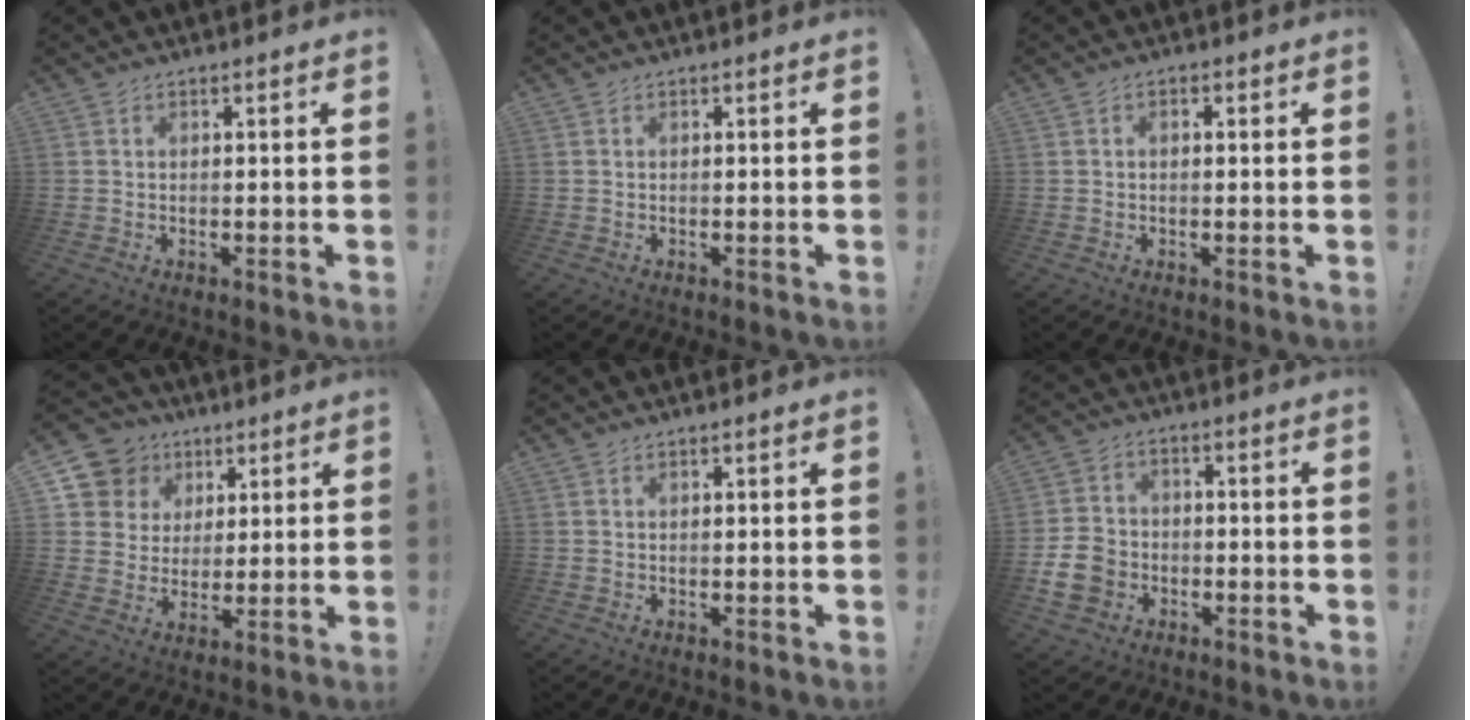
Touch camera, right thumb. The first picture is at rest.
{"total": 0.0}
{"total": 1.1, "force": [-0.5, 0.7, 0.7], "torque": [-0.007, 0.003, -0.011]}
{"total": 11.3, "force": [5.4, 9.6, 2.5], "torque": [-0.034, -0.028, 0.110]}
{"total": 0.6, "force": [0.5, -0.1, 0.3], "torque": [-0.003, -0.001, 0.009]}
{"total": 10.7, "force": [-4.3, 8.5, 4.8], "torque": [-0.092, 0.036, -0.076]}